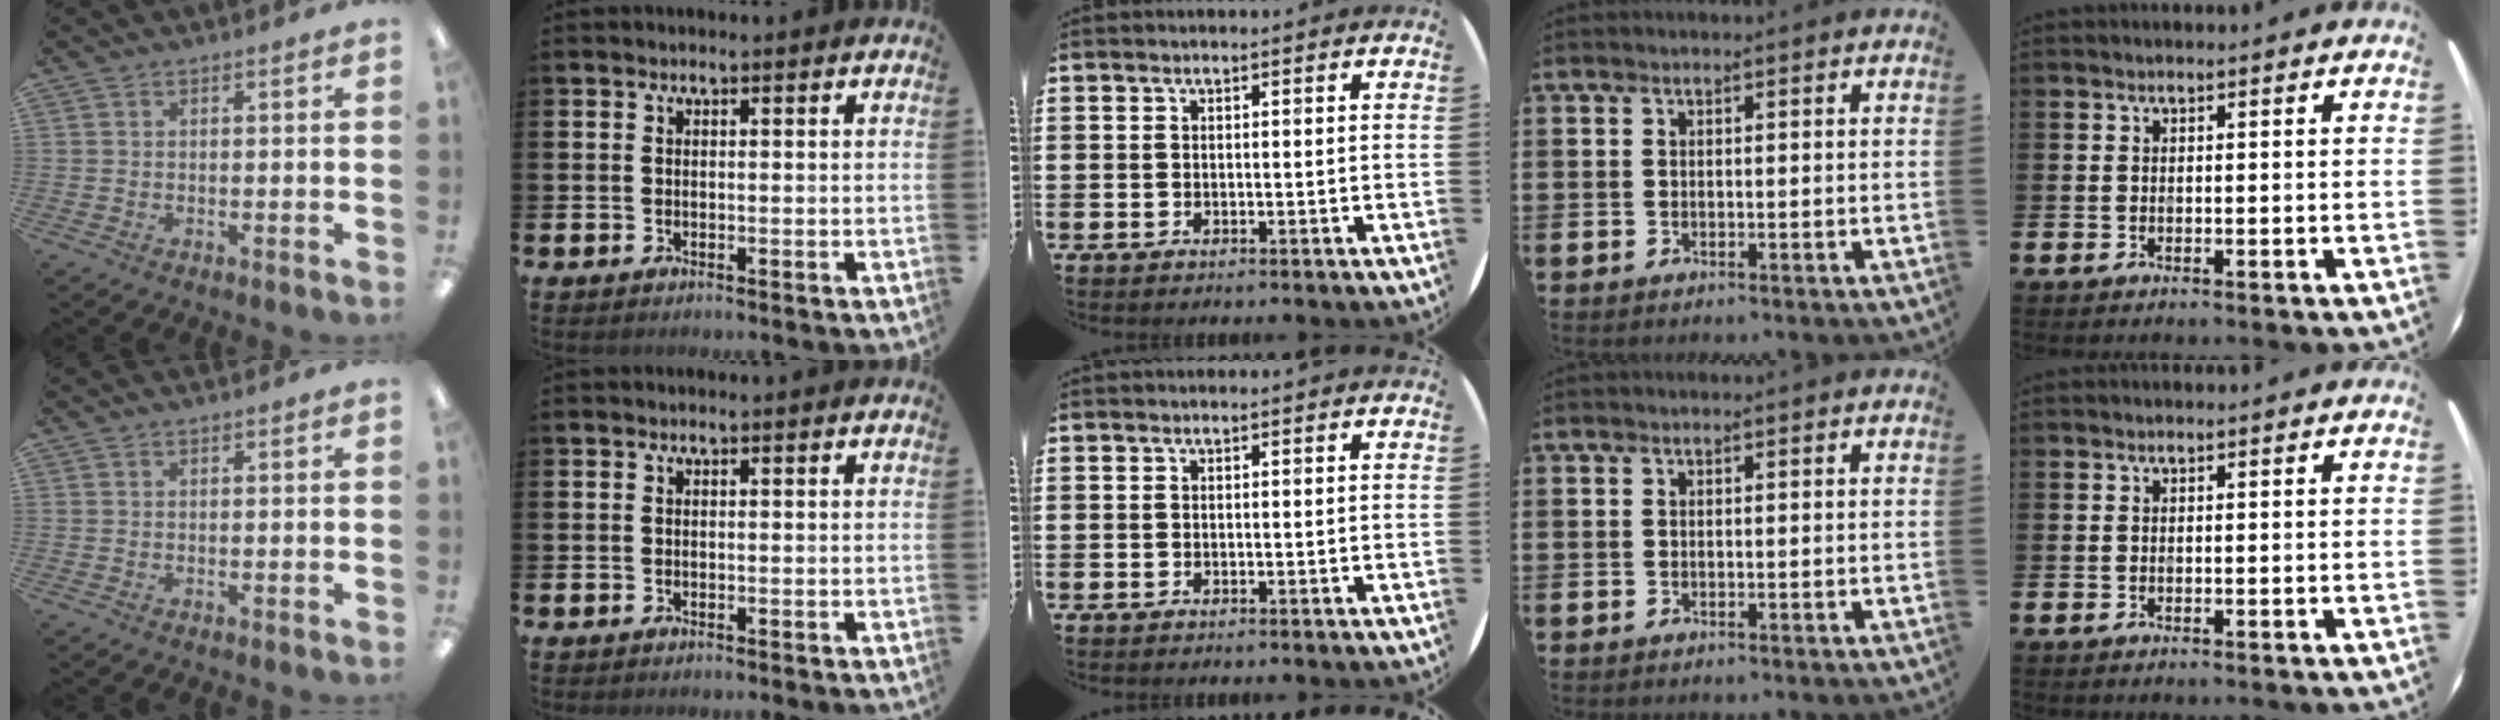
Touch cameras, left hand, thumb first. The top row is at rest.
{}